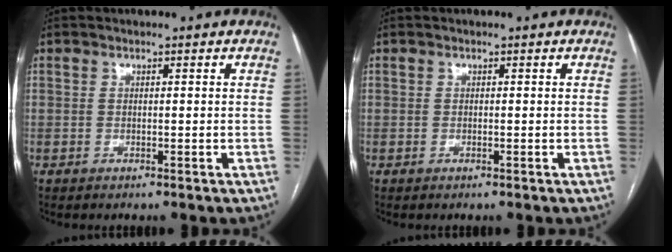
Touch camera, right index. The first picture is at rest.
{"total": 0.0}